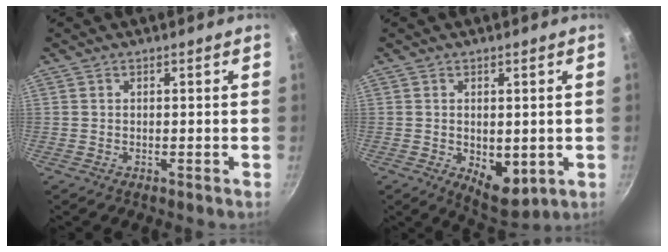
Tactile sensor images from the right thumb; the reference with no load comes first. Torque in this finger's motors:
{"motor_torque": [-0.45, 0.51, 0.03, 0.03, 0.03]}